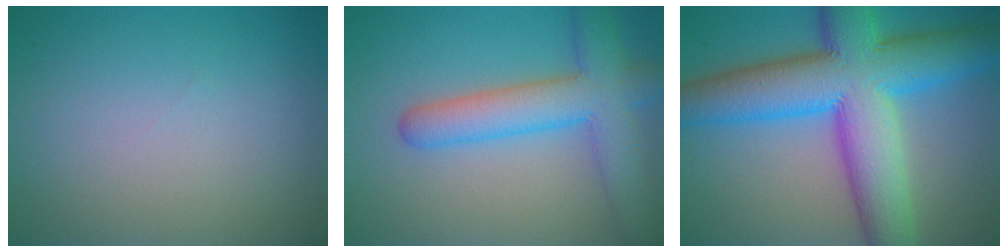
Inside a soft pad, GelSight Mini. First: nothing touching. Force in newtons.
{"total": 6.6, "press": 6.6, "slide": 0.4}
{"total": 13.9, "press": 13.9, "slide": 0.2}